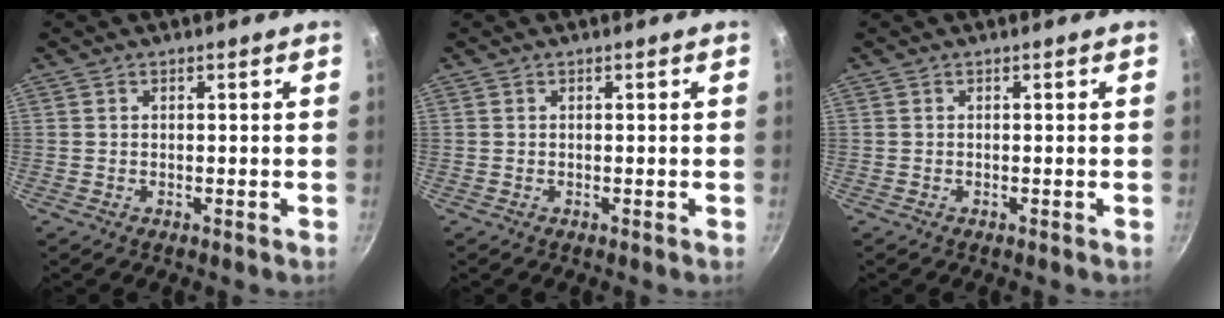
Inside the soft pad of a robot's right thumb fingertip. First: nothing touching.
{"total": 0.0}
{"total": 0.0}